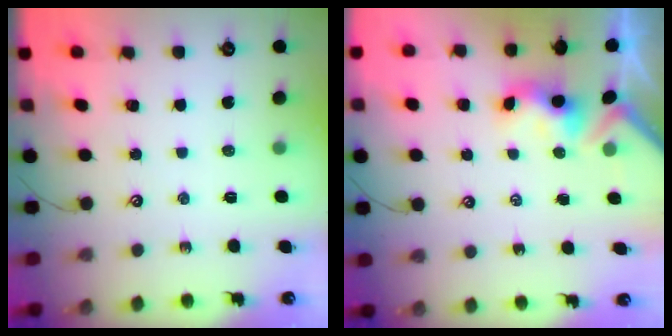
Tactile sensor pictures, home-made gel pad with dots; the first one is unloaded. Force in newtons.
{"total": 3.1, "press": 3.0, "slide": 0.4}